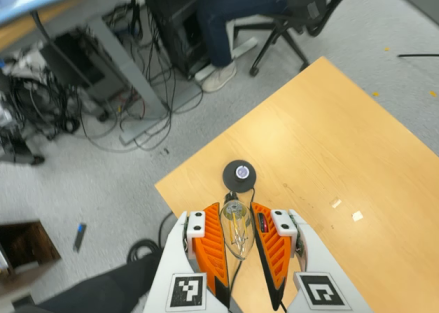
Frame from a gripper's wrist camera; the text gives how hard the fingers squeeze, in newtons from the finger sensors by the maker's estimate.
{"total": 12.0, "left": 12.3, "right": 11.8}